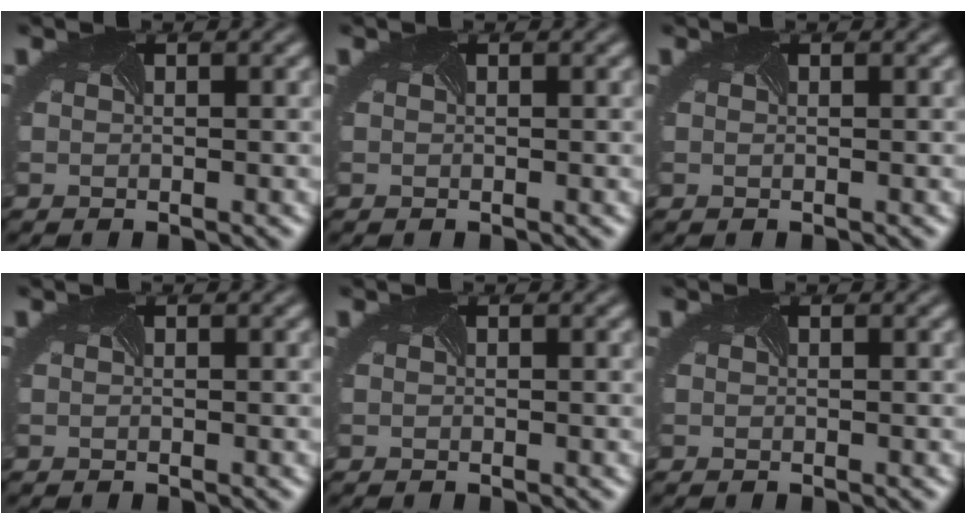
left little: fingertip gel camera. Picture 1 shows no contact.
{"total": 0.0}
{"total": 0.7, "force": [0.4, 0.4, 0.4], "torque": [-0.010, 0.009, -0.001]}
{"total": 0.0}
{"total": 0.0}
{"total": 0.0}